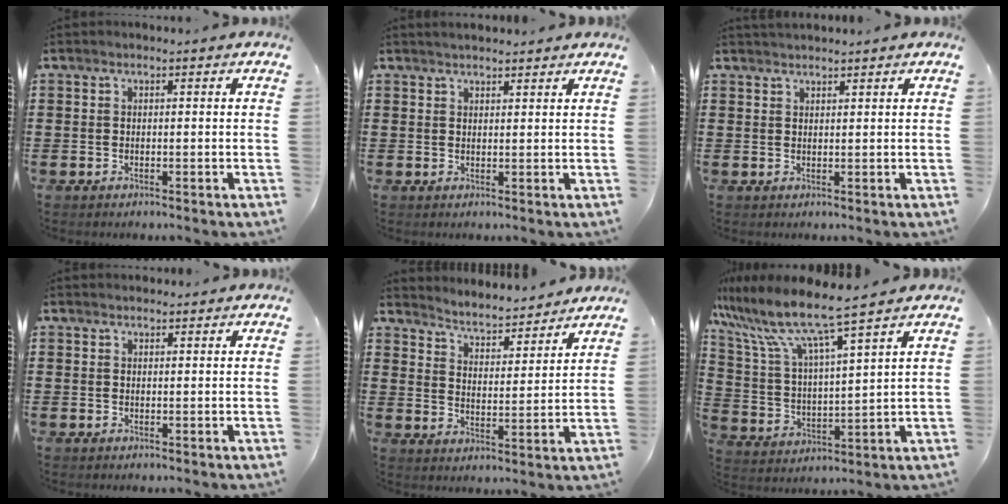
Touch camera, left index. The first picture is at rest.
{"total": 1.6, "force": [1.6, 0.3, 0.3], "torque": [-0.007, 0.003, 0.031]}
{"total": 1.3, "force": [1.3, 0.0, 0.2], "torque": [-0.005, -0.001, 0.025]}
{"total": 1.1, "force": [1.0, 0.4, 0.0], "torque": [-0.002, 0.003, 0.020]}
{"total": 4.0, "force": [4.0, 0.1, 0.4], "torque": [-0.030, -0.035, 0.062]}
{"total": 8.4, "force": [7.3, 0.0, 4.1], "torque": [-0.114, -0.048, 0.120]}